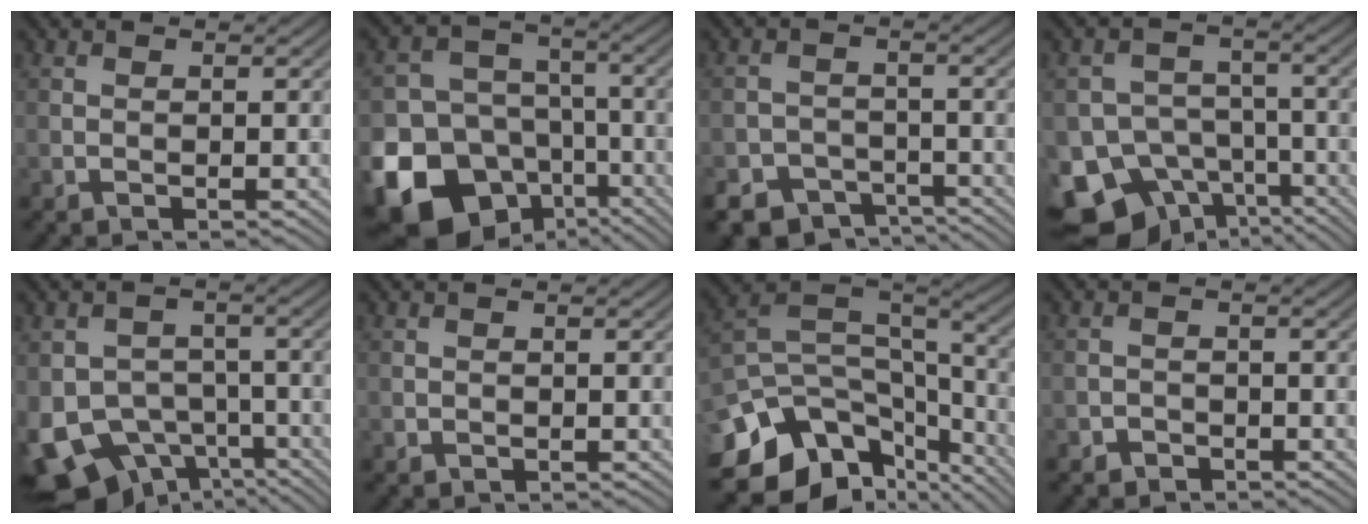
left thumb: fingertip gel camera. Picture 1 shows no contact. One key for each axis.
{"total": 19.2, "fx": -9.9, "fy": 14.9, "fz": 6.9, "tx": -0.177, "ty": -0.067, "tz": -0.158}
{"total": 7.3, "fx": -5.7, "fy": 4.3, "fz": 1.7, "tx": -0.018, "ty": -0.012, "tz": -0.085}
{"total": 15.3, "fx": -9.9, "fy": 10.5, "fz": 4.9, "tx": -0.118, "ty": -0.047, "tz": -0.144}
{"total": 10.6, "fx": -5.4, "fy": 7.6, "fz": 5.1, "tx": -0.106, "ty": -0.026, "tz": -0.094}
{"total": 0.0}
{"total": 15.7, "fx": -8.9, "fy": 9.5, "fz": 8.7, "tx": -0.209, "ty": -0.023, "tz": -0.124}
{"total": 1.4, "fx": -1.1, "fy": 0.8, "fz": 0.2, "tx": 0.001, "ty": 0.002, "tz": -0.024}